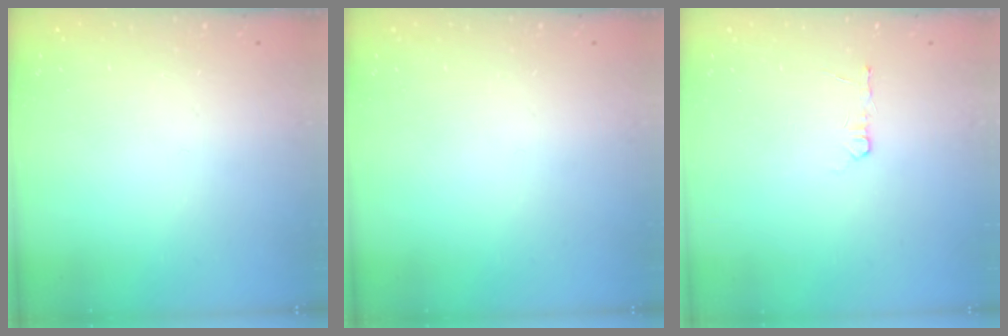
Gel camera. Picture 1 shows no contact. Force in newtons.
{"total": 0.0}
{"total": 2.7, "press": 2.7, "slide": 0.4}